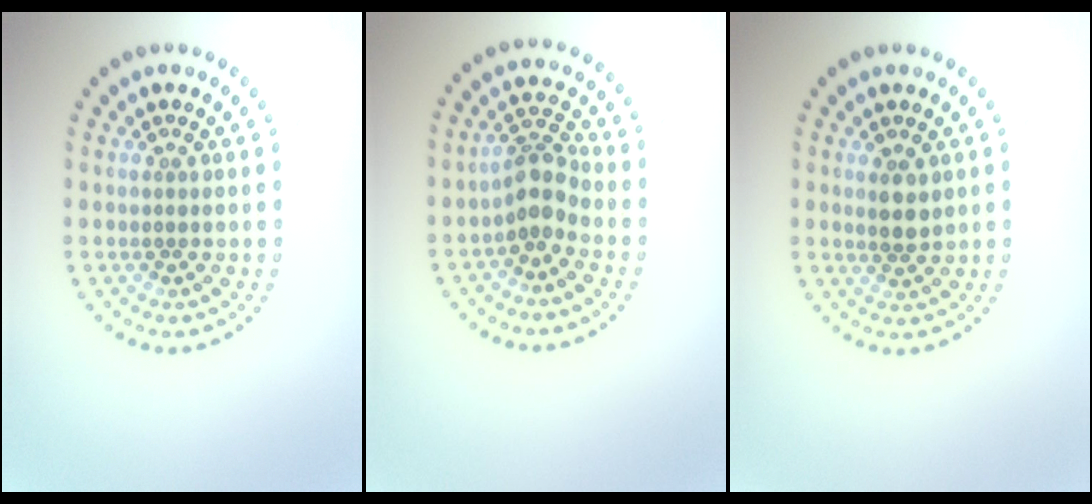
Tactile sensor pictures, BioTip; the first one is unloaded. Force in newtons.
{"total": 2.7, "press": 2.0, "slide": 1.8}
{"total": 1.9, "press": 1.8, "slide": 0.7}